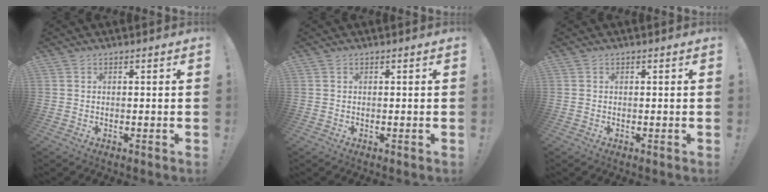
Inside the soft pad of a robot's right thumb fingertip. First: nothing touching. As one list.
[{"total": 0.0}, {"total": 0.0}]